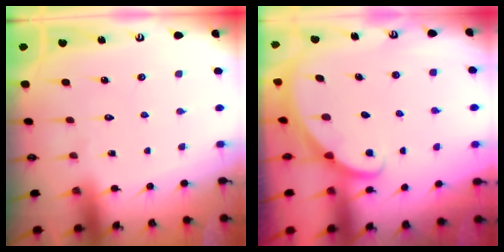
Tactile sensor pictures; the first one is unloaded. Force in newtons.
{"total": 1.7, "press": 1.7, "slide": 0.0}